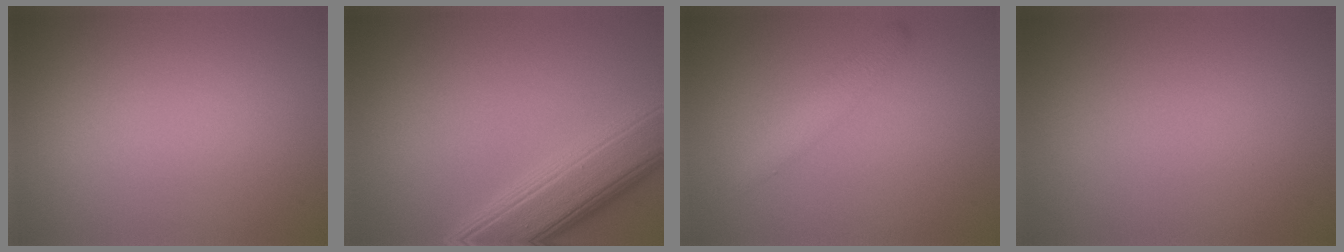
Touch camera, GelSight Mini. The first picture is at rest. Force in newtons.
{"total": 6.8, "press": 6.8, "slide": 0.2}
{"total": 1.7, "press": 1.7, "slide": 0.1}
{"total": 0.0}